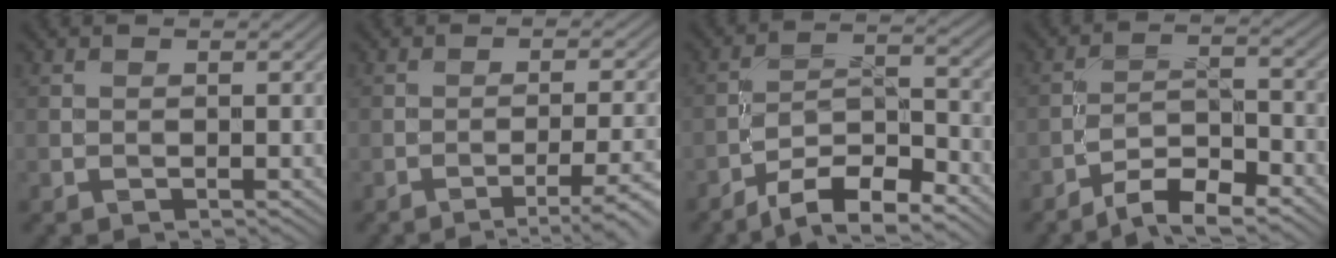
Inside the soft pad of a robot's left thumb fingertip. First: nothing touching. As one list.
[{"total": 5.5, "force": [-3.0, 1.1, 4.5], "torque": [-0.077, 0.001, -0.039]}, {"total": 9.4, "force": [-6.9, 2.6, 5.7], "torque": [-0.093, 0.005, -0.132]}, {"total": 6.6, "force": [-5.2, 1.8, 3.8], "torque": [-0.062, 0.007, -0.098]}]